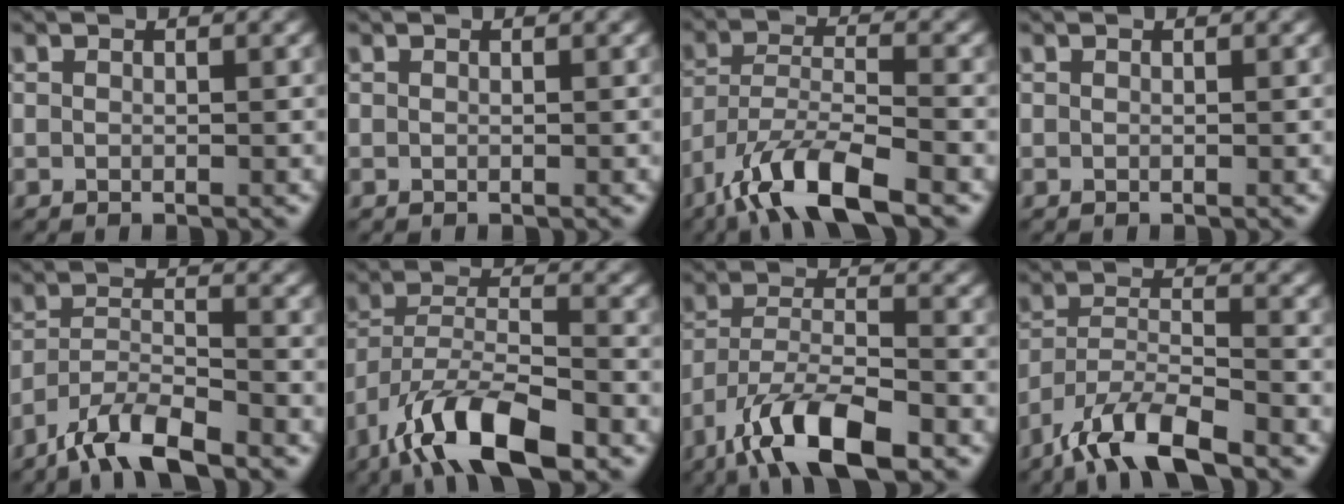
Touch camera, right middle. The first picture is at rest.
{"total": 0.0}
{"total": 8.6, "force": [-6.1, 2.3, 5.7], "torque": [-0.103, -0.003, -0.120]}
{"total": 0.0}
{"total": 6.4, "force": [-5.1, 1.5, 3.5], "torque": [-0.063, -0.002, -0.099]}
{"total": 9.8, "force": [-6.5, 3.2, 6.6], "torque": [-0.115, 0.003, -0.127]}
{"total": 8.7, "force": [-5.7, 2.6, 6.0], "torque": [-0.107, 0.001, -0.109]}
{"total": 8.0, "force": [-6.2, 2.1, 4.6], "torque": [-0.083, -0.005, -0.121]}